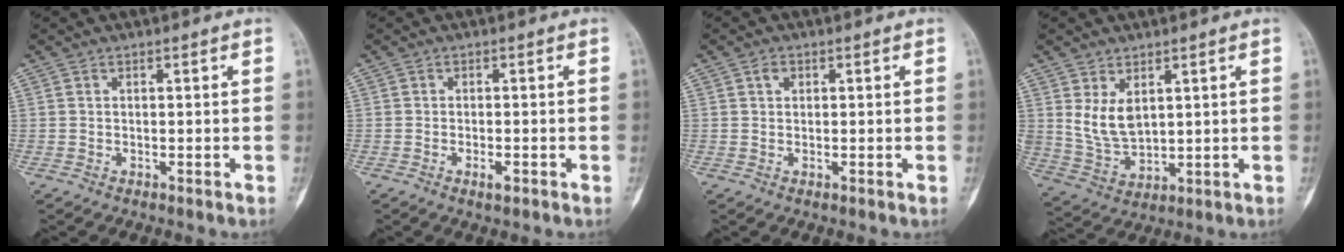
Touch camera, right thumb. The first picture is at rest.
{"total": 1.9, "force": [-0.9, 0.7, 1.5], "torque": [-0.028, 0.000, -0.015]}
{"total": 1.6, "force": [0.5, 1.2, 0.9], "torque": [-0.014, -0.001, 0.007]}
{"total": 7.3, "force": [2.7, 4.3, 5.2], "torque": [-0.089, -0.020, 0.073]}